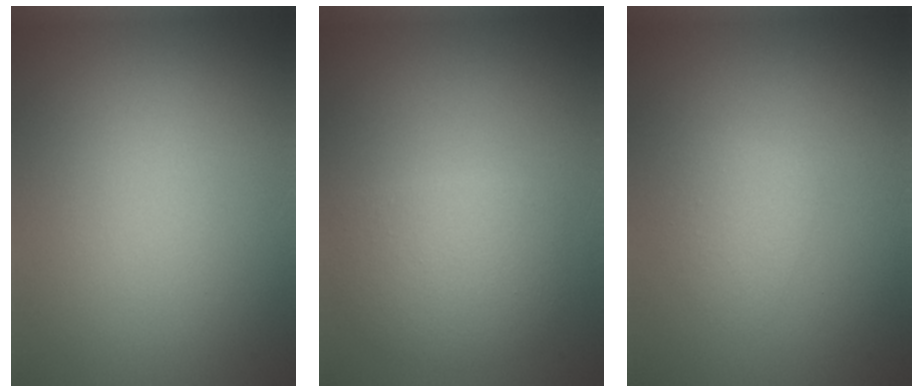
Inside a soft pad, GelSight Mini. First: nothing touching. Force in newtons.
{"total": 3.3, "press": 3.3, "slide": 0.2}
{"total": 1.4, "press": 1.4, "slide": 0.1}